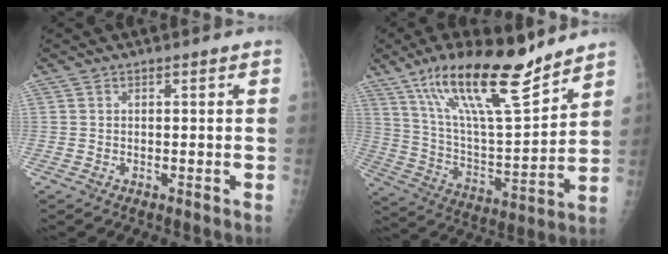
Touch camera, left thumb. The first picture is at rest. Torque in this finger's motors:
{"motor_torque": [0.39, 0.32, 1.57, -1.20, 0.40]}